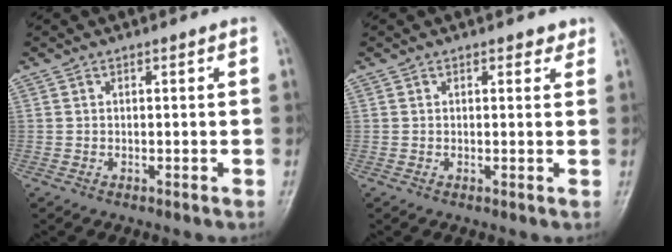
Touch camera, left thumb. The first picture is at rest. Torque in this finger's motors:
{"motor_torque": [-0.09, -0.01, -0.04, -0.13, 0.02]}